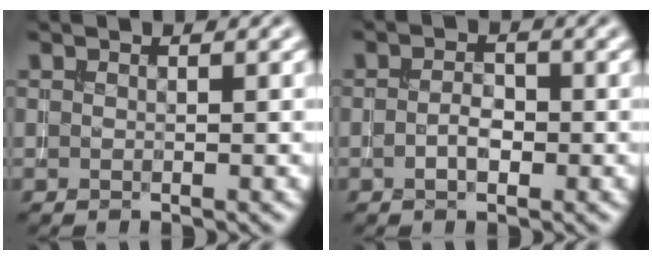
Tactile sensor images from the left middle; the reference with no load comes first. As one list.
[{"total": 1.9, "force": [-0.5, 1.0, 1.5], "torque": [-0.029, 0.002, -0.012]}]